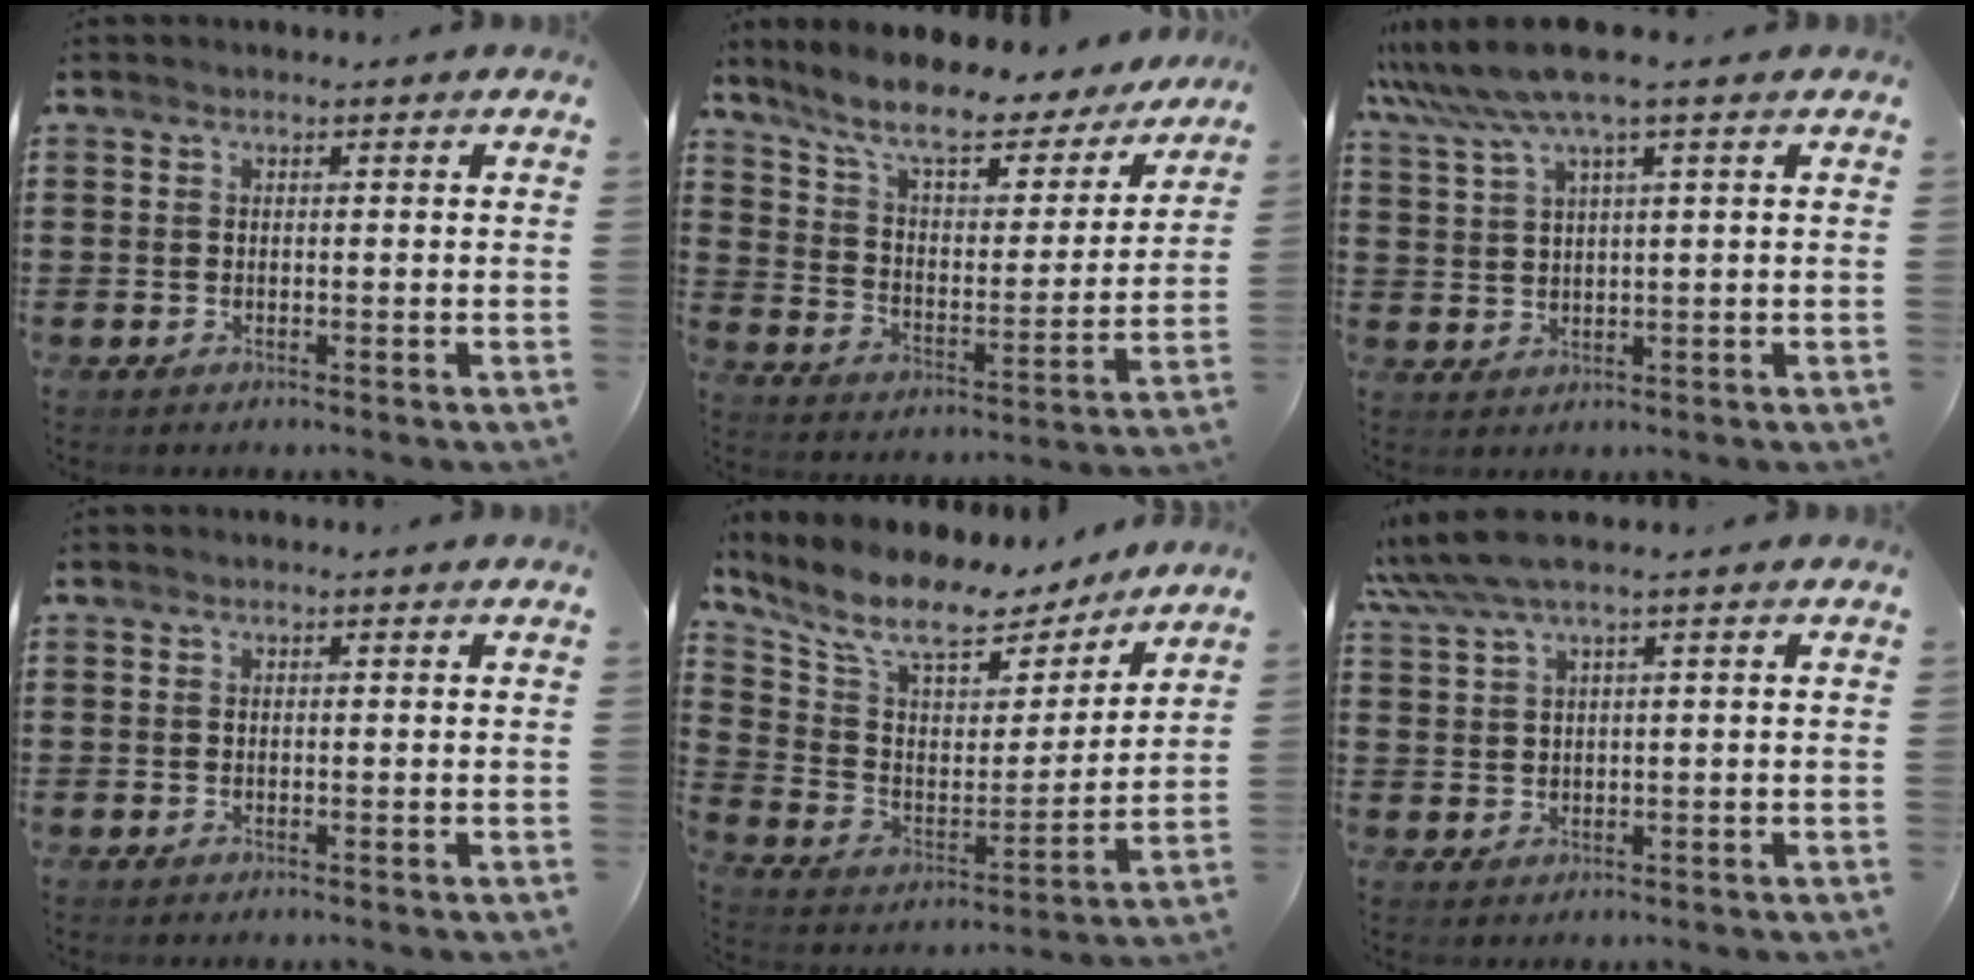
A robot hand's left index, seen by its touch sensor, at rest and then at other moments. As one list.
[{"total": 9.5, "force": [7.8, 1.8, 5.2], "torque": [-0.123, -0.048, 0.130]}, {"total": 6.7, "force": [4.4, -0.1, 5.1], "torque": [-0.117, -0.012, 0.076]}, {"total": 0.0}, {"total": 10.2, "force": [8.1, 3.4, 5.3], "torque": [-0.134, -0.050, 0.136]}, {"total": 3.7, "force": [2.1, -0.1, 3.0], "torque": [-0.070, -0.002, 0.034]}]